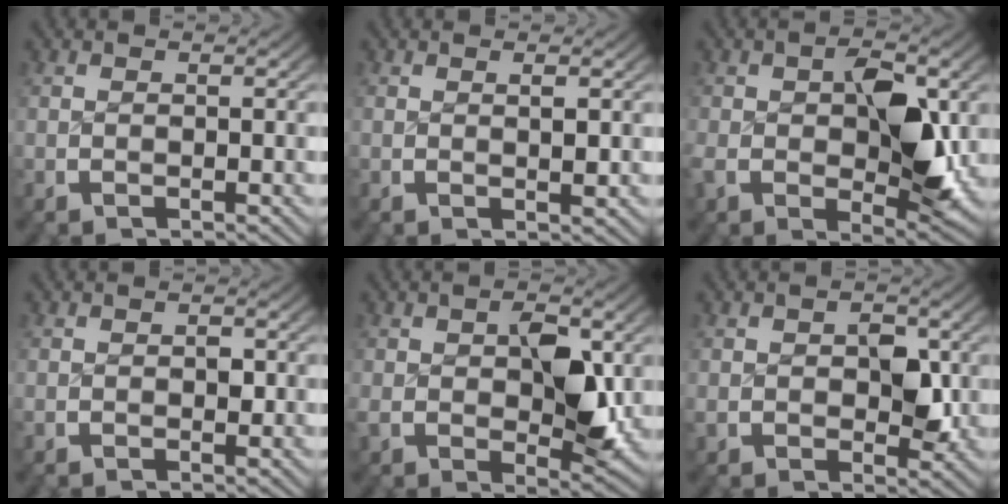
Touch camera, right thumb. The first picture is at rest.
{"total": 1.1, "force": [0.3, 0.3, 1.0], "torque": [-0.014, -0.001, 0.007]}
{"total": 8.2, "force": [-0.5, 4.9, 6.5], "torque": [-0.107, -0.025, 0.006]}
{"total": 0.8, "force": [0.0, 0.6, 0.6], "torque": [-0.012, -0.006, 0.004]}
{"total": 5.9, "force": [0.1, 3.4, 4.8], "torque": [-0.074, -0.019, 0.015]}
{"total": 3.7, "force": [0.1, 2.6, 2.6], "torque": [-0.039, -0.013, 0.011]}